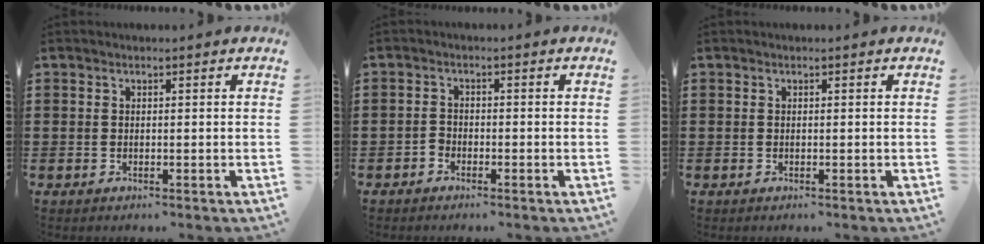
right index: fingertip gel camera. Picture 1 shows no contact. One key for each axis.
{"total": 1.4, "fx": -1.2, "fy": 0.7, "fz": 0.3, "tx": -0.009, "ty": 0.001, "tz": -0.024}
{"total": 0.0}